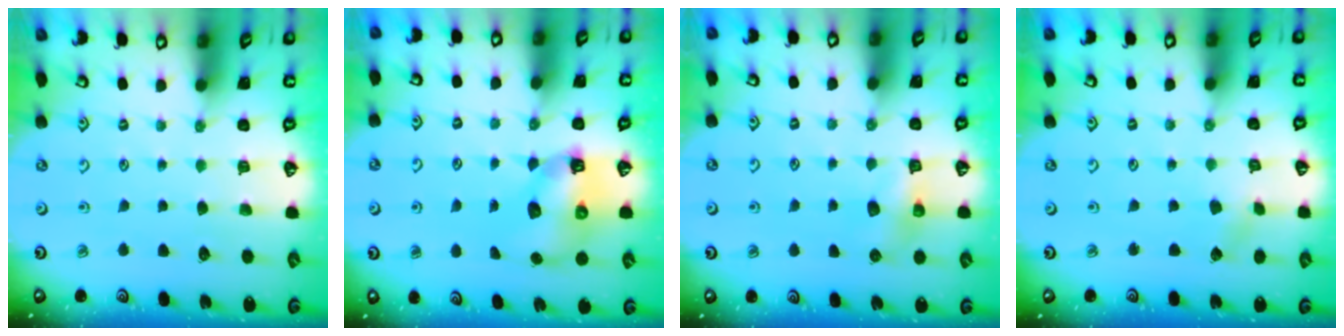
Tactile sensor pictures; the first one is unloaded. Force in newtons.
{"total": 6.7, "press": 6.6, "slide": 1.1}
{"total": 6.3, "press": 6.3, "slide": 0.4}
{"total": 1.6, "press": 1.6, "slide": 0.2}